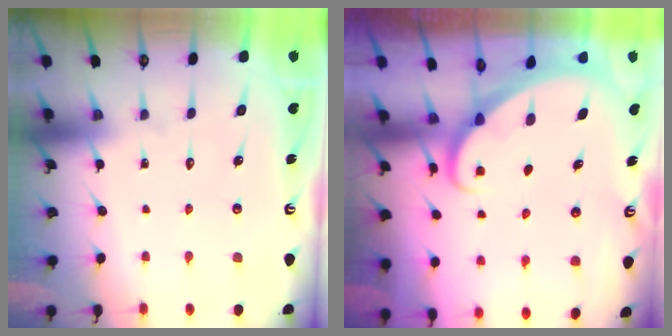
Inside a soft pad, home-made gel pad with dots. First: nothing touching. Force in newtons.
{"total": 1.9, "press": 1.9, "slide": 0.1}